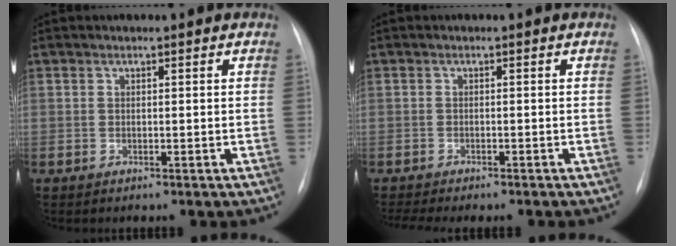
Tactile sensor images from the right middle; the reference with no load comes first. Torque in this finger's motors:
{"motor_torque": [0.61, -0.60, 0.10, 0.05]}